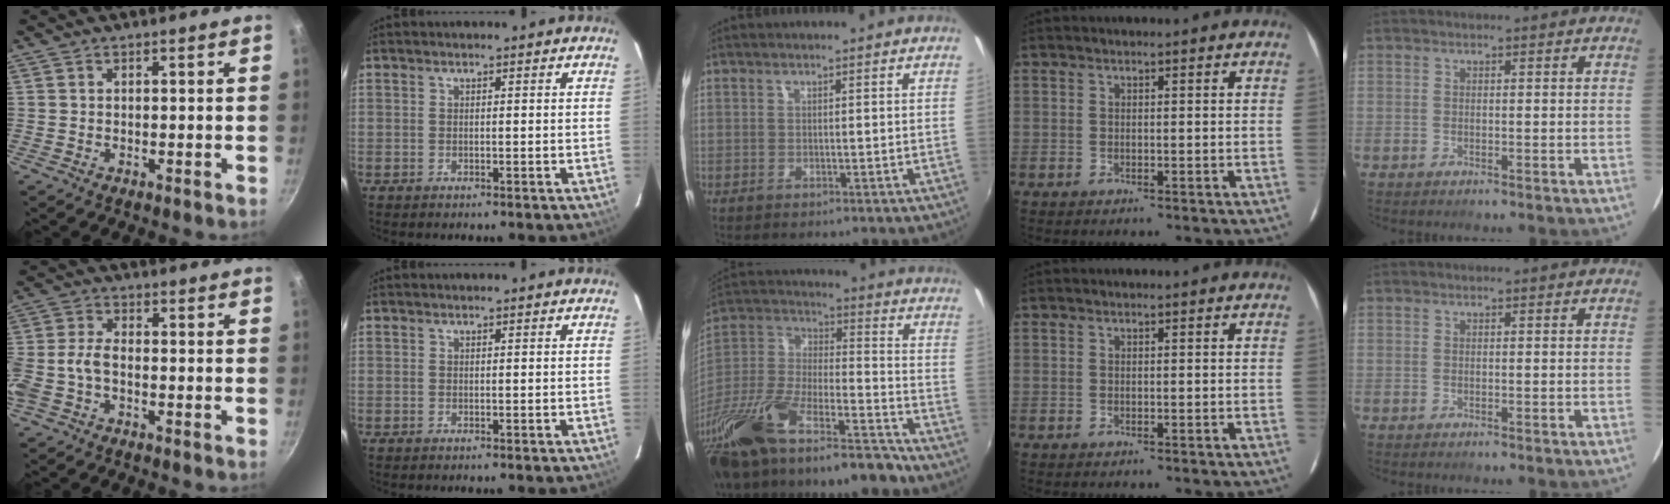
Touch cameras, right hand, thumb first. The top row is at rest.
{"thumb": {"total": 6.3, "force": [-2.4, 3.2, 4.9], "torque": [-0.117, 0.023, -0.061]}, "middle": {"total": 26.0, "force": [-18.7, 6.6, 16.9], "torque": [-0.325, -0.038, -0.321]}}